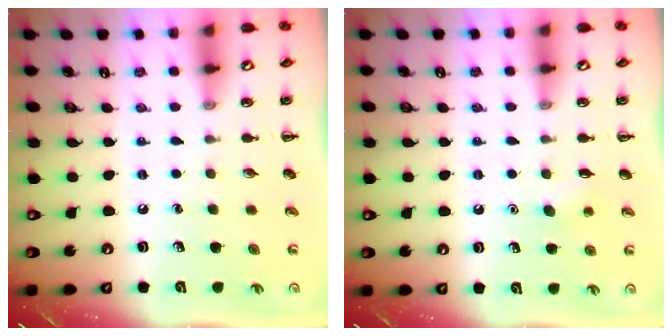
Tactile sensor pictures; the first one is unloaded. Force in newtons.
{"total": 3.8, "press": 3.7, "slide": 0.9}